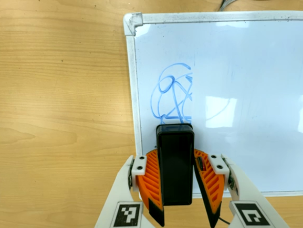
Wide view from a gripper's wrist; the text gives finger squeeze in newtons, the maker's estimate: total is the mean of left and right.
{"total": 7.1, "left": 6.6, "right": 7.6}